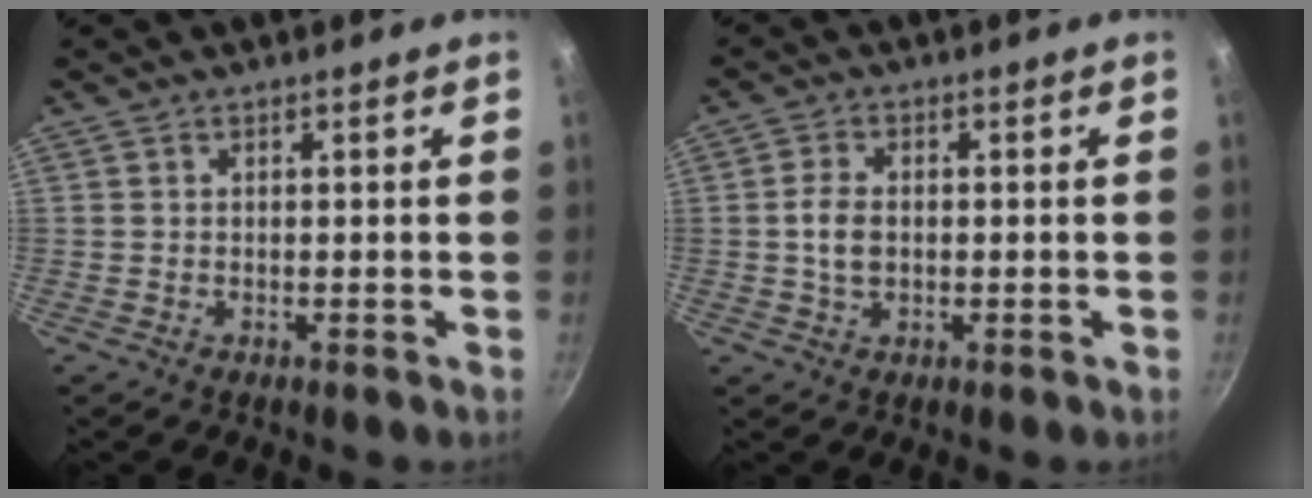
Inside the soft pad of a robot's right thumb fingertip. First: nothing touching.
{"total": 4.5, "force": [-0.1, 2.9, 3.5], "torque": [-0.064, 0.006, -0.005]}